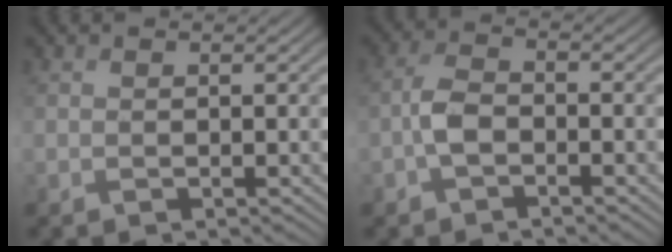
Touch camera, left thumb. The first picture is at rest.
{"total": 2.8, "force": [-1.0, 1.4, 2.2], "torque": [-0.042, 0.013, -0.032]}